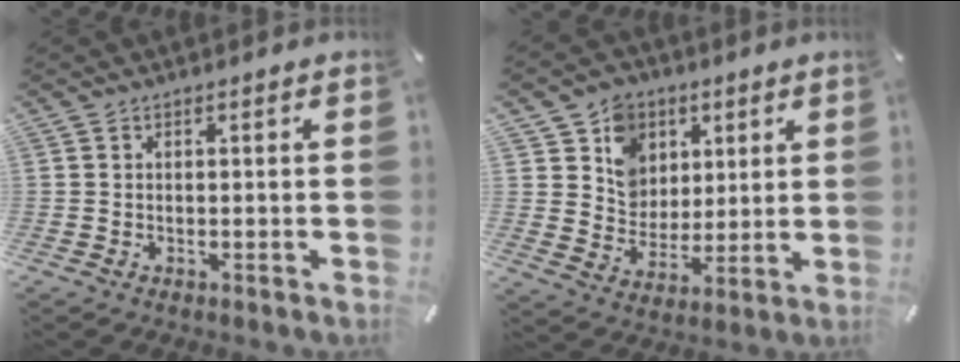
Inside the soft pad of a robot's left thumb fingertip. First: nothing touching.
{"total": 10.3, "force": [3.9, 9.4, 1.5], "torque": [-0.035, -0.034, 0.076]}